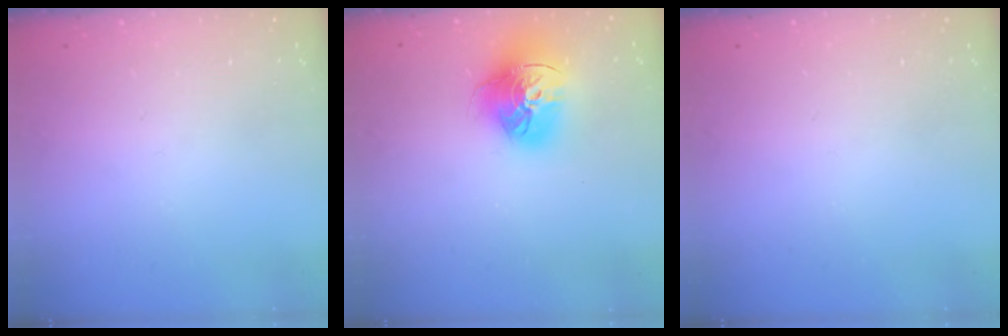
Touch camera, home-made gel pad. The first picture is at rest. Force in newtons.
{"total": 17.9, "press": 17.9, "slide": 1.6}
{"total": 0.0}